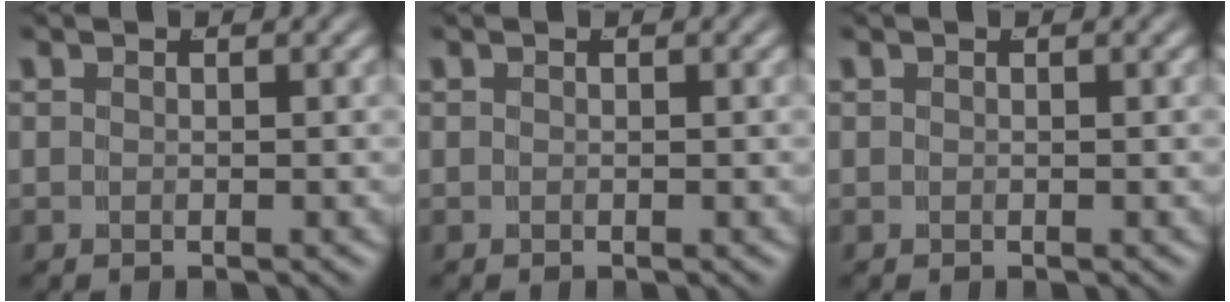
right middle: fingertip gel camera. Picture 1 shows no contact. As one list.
[{"total": 0.0}, {"total": 0.0}]